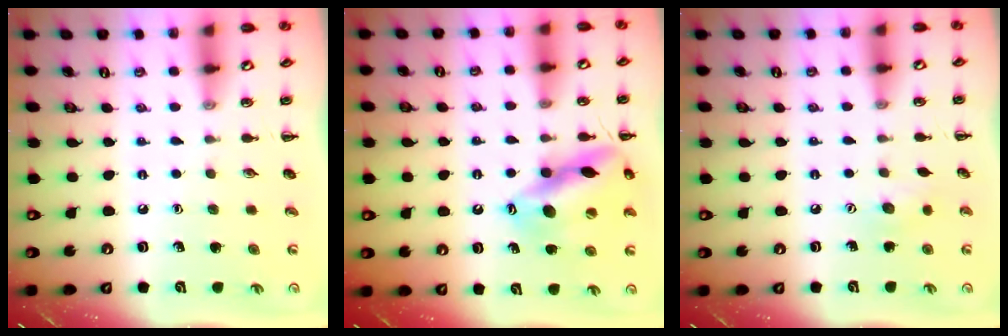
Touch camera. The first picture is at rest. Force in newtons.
{"total": 14.7, "press": 14.6, "slide": 2.3}
{"total": 6.2, "press": 6.1, "slide": 1.1}